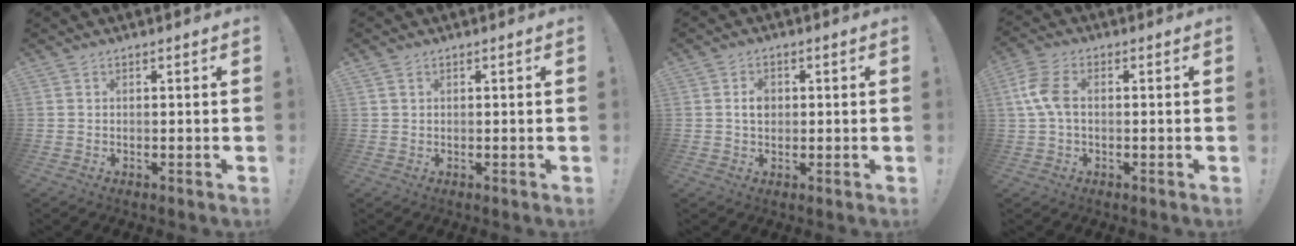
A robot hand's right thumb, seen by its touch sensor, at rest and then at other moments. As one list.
[{"total": 1.4, "force": [0.8, 1.0, 0.6], "torque": [-0.013, 0.002, 0.016]}, {"total": 3.8, "force": [0.3, 2.8, 2.6], "torque": [-0.028, -0.001, 0.000]}, {"total": 8.0, "force": [0.4, 4.6, 6.5], "torque": [-0.142, 0.007, 0.010]}]